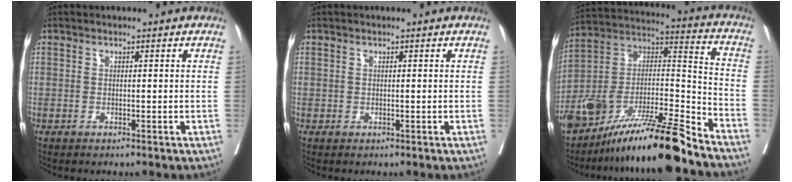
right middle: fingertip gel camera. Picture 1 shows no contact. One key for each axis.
{"total": 0.0}
{"total": 20.2, "fx": -16.1, "fy": 1.3, "fz": 12.2, "tx": -0.233, "ty": -0.002, "tz": -0.292}